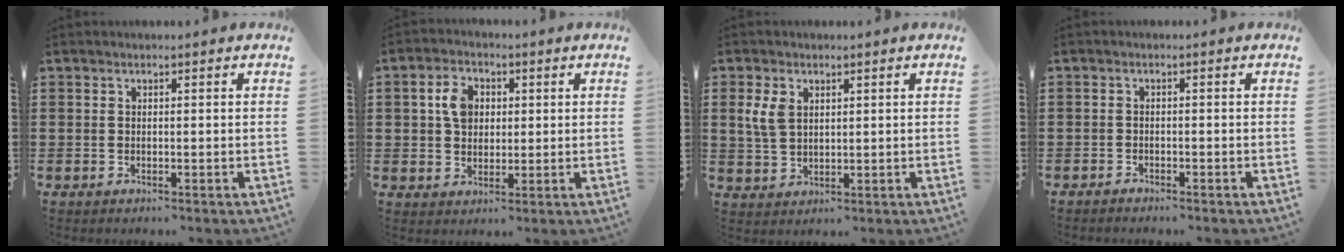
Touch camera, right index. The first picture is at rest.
{"total": 5.3, "force": [0.9, 4.0, 3.3], "torque": [-0.069, 0.012, 0.012]}
{"total": 4.2, "force": [1.6, 2.7, 2.8], "torque": [-0.072, 0.006, 0.027]}
{"total": 1.0, "force": [-1.0, 0.2, 0.0], "torque": [-0.002, 0.002, -0.021]}